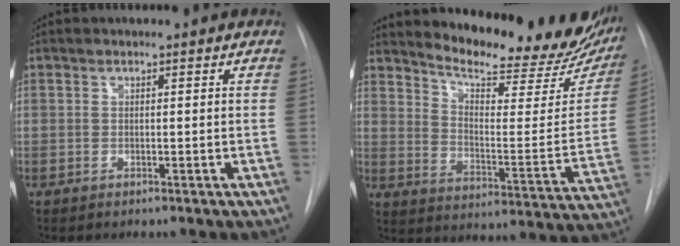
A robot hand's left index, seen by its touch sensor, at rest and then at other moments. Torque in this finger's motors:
{"motor_torque": [0.85, -0.95, 0.37, 0.07]}